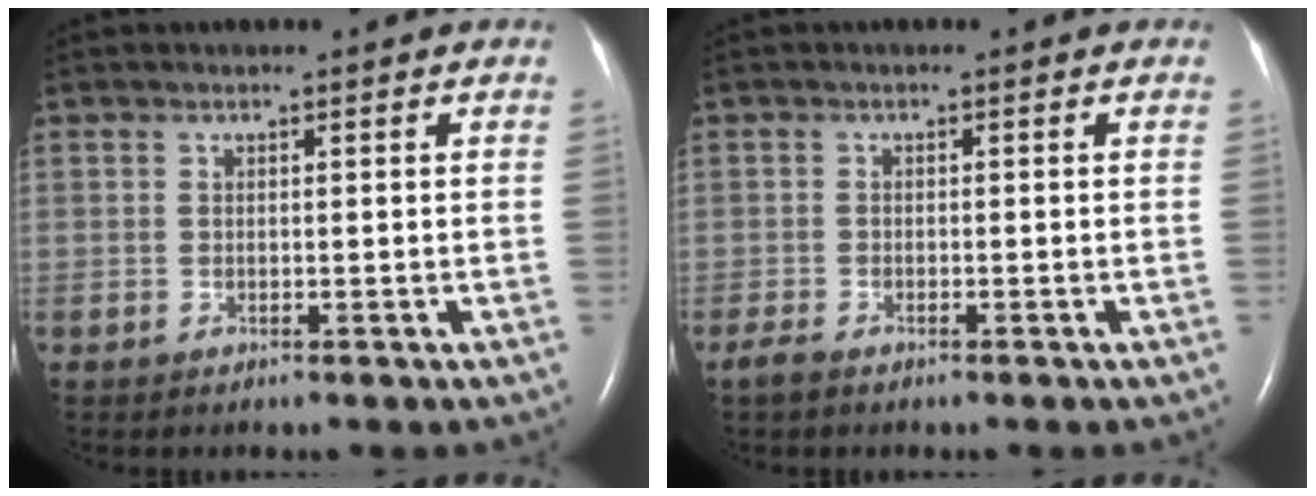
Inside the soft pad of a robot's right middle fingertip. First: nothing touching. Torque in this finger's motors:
{"motor_torque": [0.26, -0.24, 0.00, 0.00]}